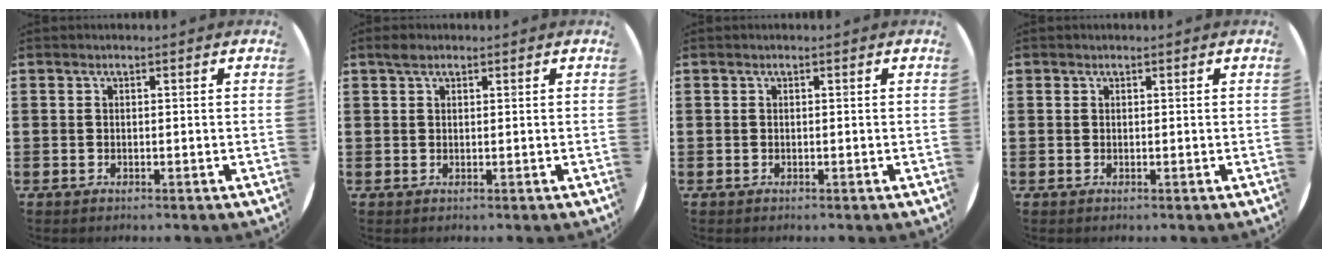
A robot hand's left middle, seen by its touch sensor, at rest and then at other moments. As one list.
[{"total": 1.3, "force": [1.0, 0.7, 0.4], "torque": [-0.002, 0.001, 0.017]}, {"total": 0.0}, {"total": 0.0}]